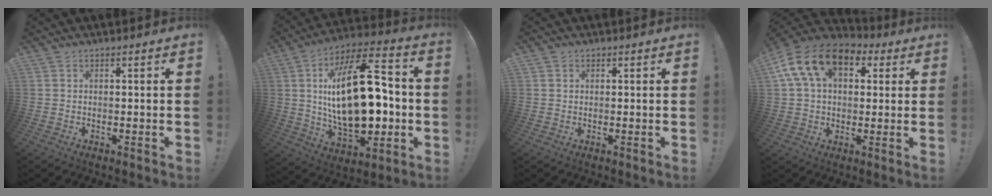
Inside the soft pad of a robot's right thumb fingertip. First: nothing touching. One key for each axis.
{"total": 29.3, "fx": 0.6, "fy": 14.7, "fz": 25.3, "tx": -0.448, "ty": 0.000, "tz": 0.009}
{"total": 0.9, "fx": 0.4, "fy": 0.7, "fz": 0.0, "tx": 0.008, "ty": -0.001, "tz": 0.007}
{"total": 16.6, "fx": 6.5, "fy": 10.3, "fz": 11.3, "tx": -0.199, "ty": -0.009, "tz": 0.118}